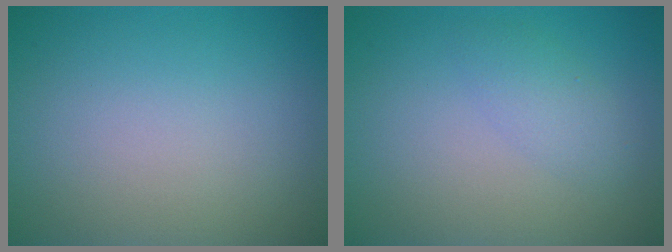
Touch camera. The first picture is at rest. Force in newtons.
{"total": 1.9, "press": 1.9, "slide": 0.0}